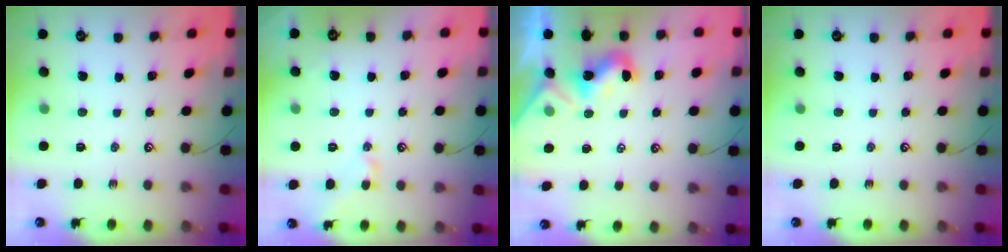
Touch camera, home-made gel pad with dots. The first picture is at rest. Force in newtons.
{"total": 0.7, "press": 0.6, "slide": 0.3}
{"total": 1.9, "press": 1.9, "slide": 0.4}
{"total": 0.0}